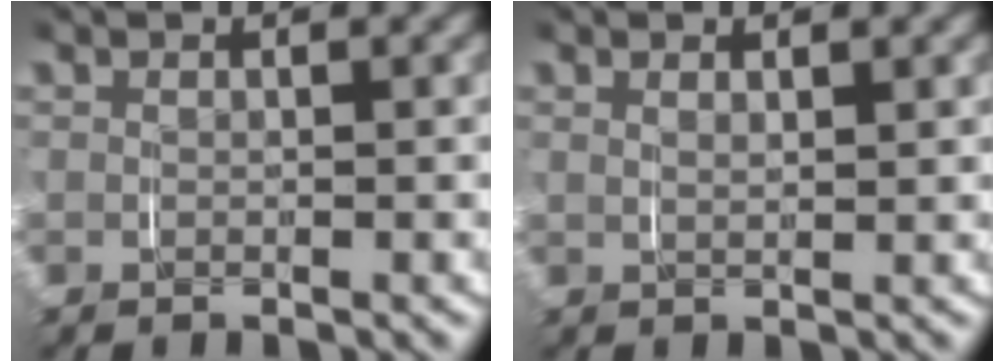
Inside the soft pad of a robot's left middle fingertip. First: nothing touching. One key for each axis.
{"total": 1.1, "fx": 0.8, "fy": -0.1, "fz": 0.7, "tx": -0.014, "ty": -0.002, "tz": 0.018}